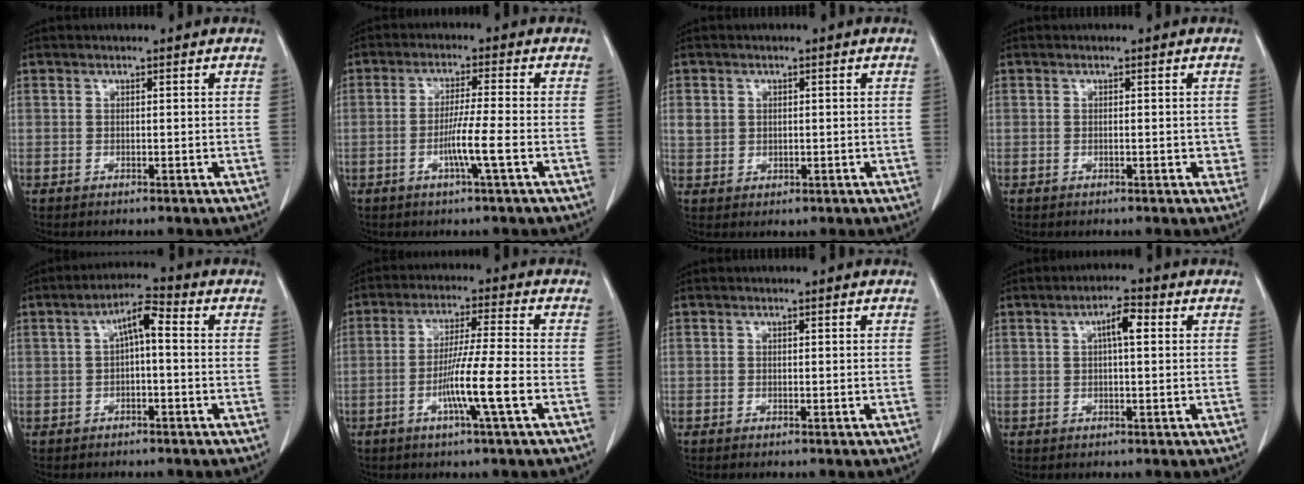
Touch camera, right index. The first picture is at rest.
{"total": 5.5, "force": [-1.8, -0.9, 5.1], "torque": [-0.096, -0.009, -0.038]}
{"total": 3.1, "force": [0.5, 2.7, 1.4], "torque": [-0.030, 0.002, 0.016]}
{"total": 1.7, "force": [-0.2, 0.9, 1.5], "torque": [-0.016, 0.000, -0.003]}
{"total": 4.8, "force": [0.3, 1.2, 4.7], "torque": [-0.082, 0.022, 0.003]}
{"total": 8.7, "force": [-2.9, -1.1, 8.1], "torque": [-0.152, -0.010, -0.058]}
{"total": 0.0}
{"total": 3.8, "force": [0.9, 0.9, 3.5], "torque": [-0.061, 0.011, 0.013]}